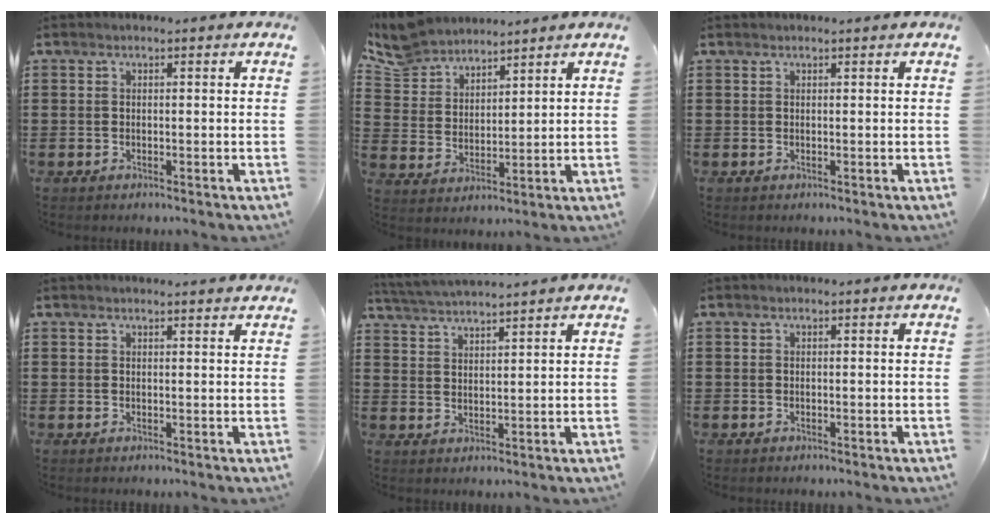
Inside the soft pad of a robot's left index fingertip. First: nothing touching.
{"total": 6.8, "force": [6.3, 2.3, 1.1], "torque": [-0.054, -0.019, 0.119]}
{"total": 0.0}
{"total": 1.2, "force": [1.2, 0.0, 0.2], "torque": [-0.006, -0.001, 0.024]}
{"total": 3.5, "force": [3.4, -0.5, 0.4], "torque": [-0.021, -0.014, 0.060]}
{"total": 0.0}